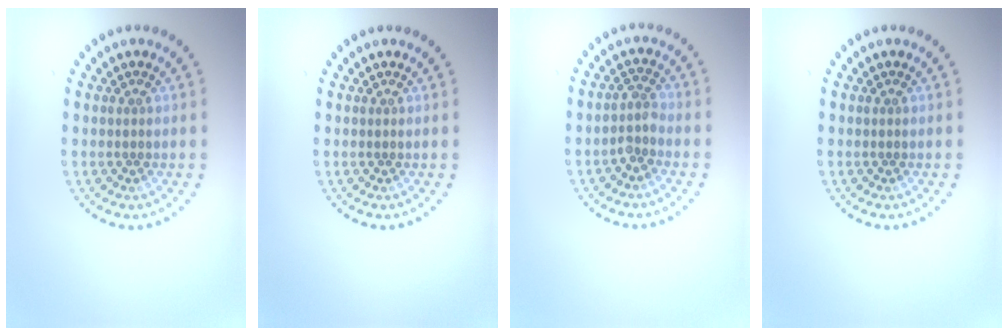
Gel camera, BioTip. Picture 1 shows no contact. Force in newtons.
{"total": 0.0}
{"total": 1.8, "press": 1.4, "slide": 1.2}
{"total": 0.0}